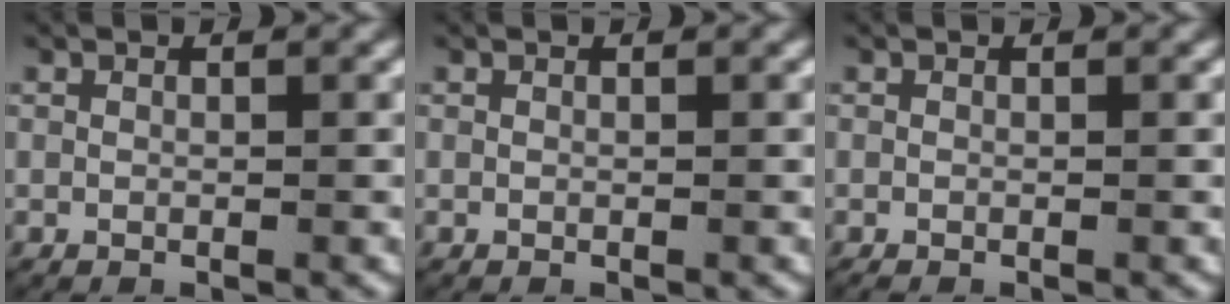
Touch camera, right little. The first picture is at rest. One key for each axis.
{"total": 0.0}
{"total": 0.7, "fx": -0.6, "fy": 0.3, "fz": 0.2, "tx": -0.007, "ty": -0.004, "tz": -0.007}